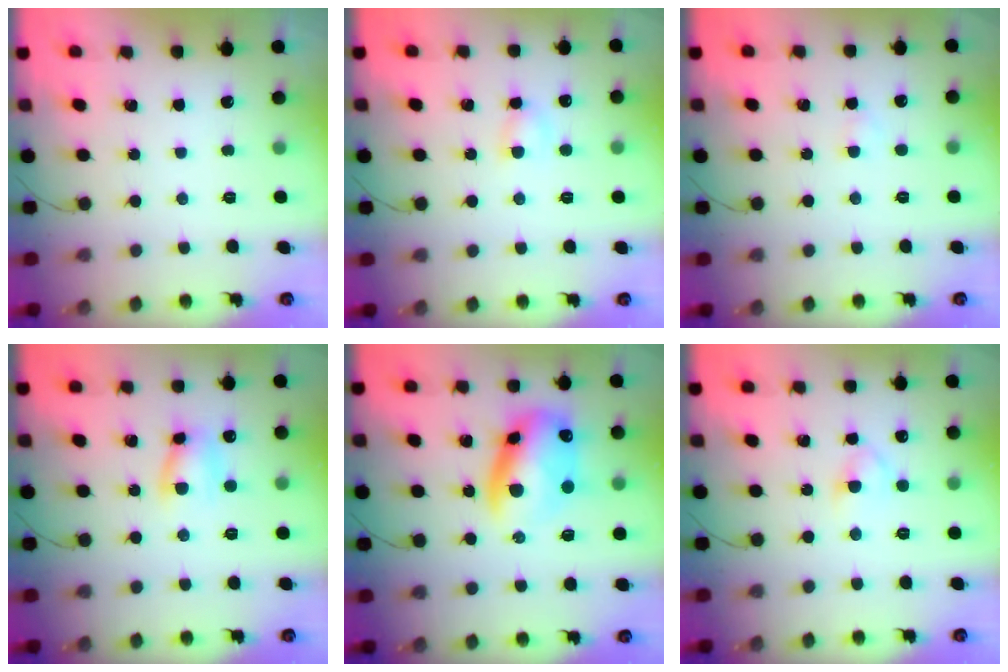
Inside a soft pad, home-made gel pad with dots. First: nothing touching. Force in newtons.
{"total": 3.6, "press": 3.5, "slide": 0.9}
{"total": 1.3, "press": 1.1, "slide": 0.7}
{"total": 6.9, "press": 6.9, "slide": 0.0}
{"total": 13.0, "press": 12.7, "slide": 2.9}
{"total": 4.0, "press": 3.7, "slide": 1.5}